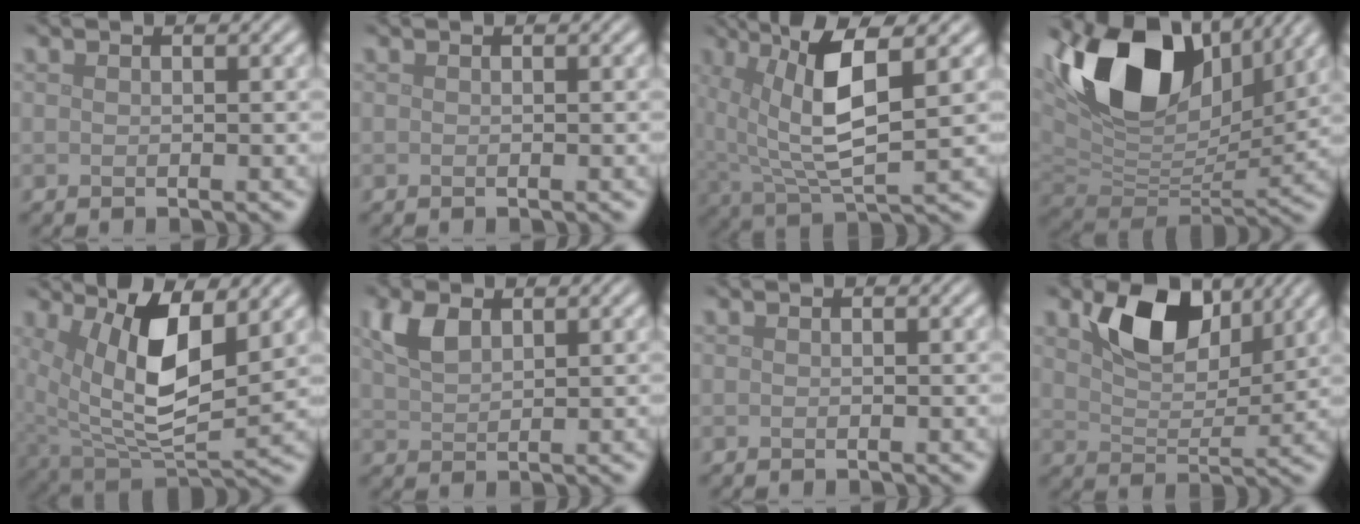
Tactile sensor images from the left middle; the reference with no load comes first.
{"total": 0.0}
{"total": 7.7, "force": [2.5, 2.2, 7.0], "torque": [-0.140, 0.000, 0.048]}
{"total": 14.3, "force": [6.7, 8.3, 9.6], "torque": [-0.190, 0.017, 0.119]}
{"total": 9.4, "force": [3.8, 4.1, 7.6], "torque": [-0.152, -0.017, 0.071]}
{"total": 3.4, "force": [1.8, 1.8, 2.2], "torque": [-0.054, 0.005, 0.039]}
{"total": 0.0}
{"total": 7.1, "force": [3.9, 3.9, 4.5], "torque": [-0.079, -0.005, 0.062]}